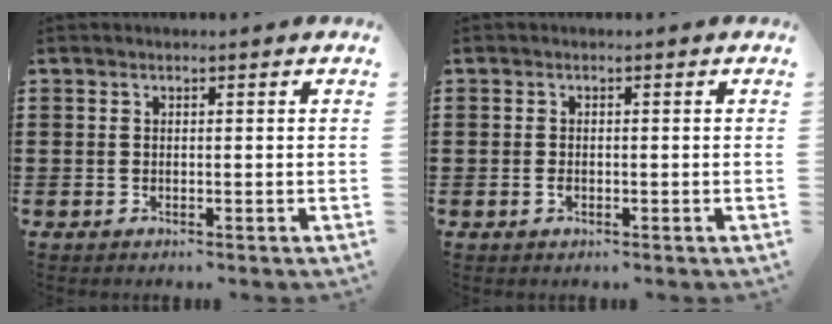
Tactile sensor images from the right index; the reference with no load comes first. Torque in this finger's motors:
{"motor_torque": [1.07, 1.06, 0.14, 0.02]}